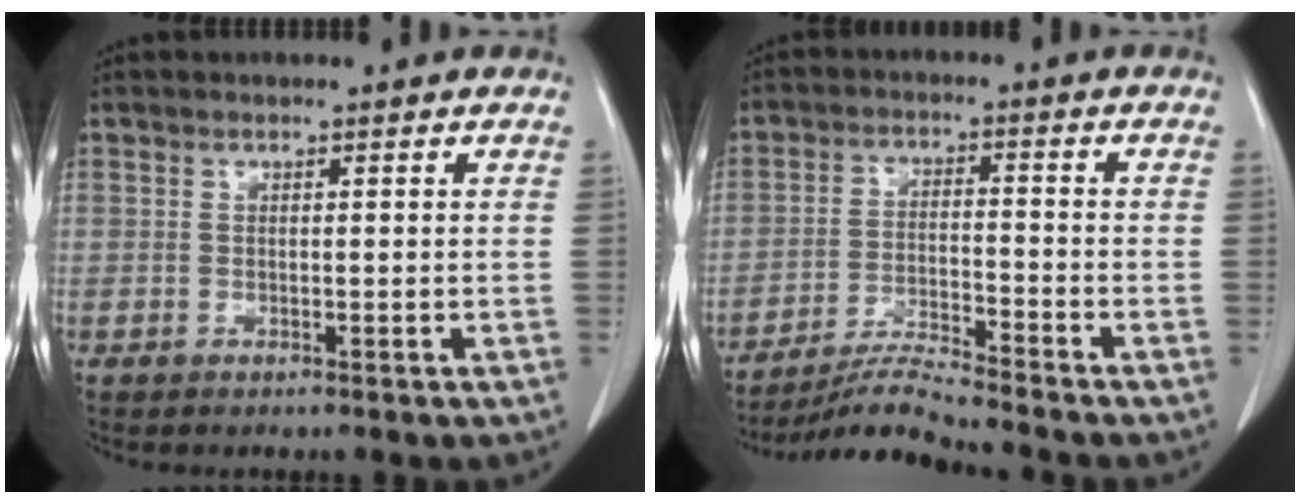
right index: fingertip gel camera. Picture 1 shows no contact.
{"total": 7.2, "force": [-6.9, -1.6, 1.7], "torque": [-0.031, -0.015, -0.125]}